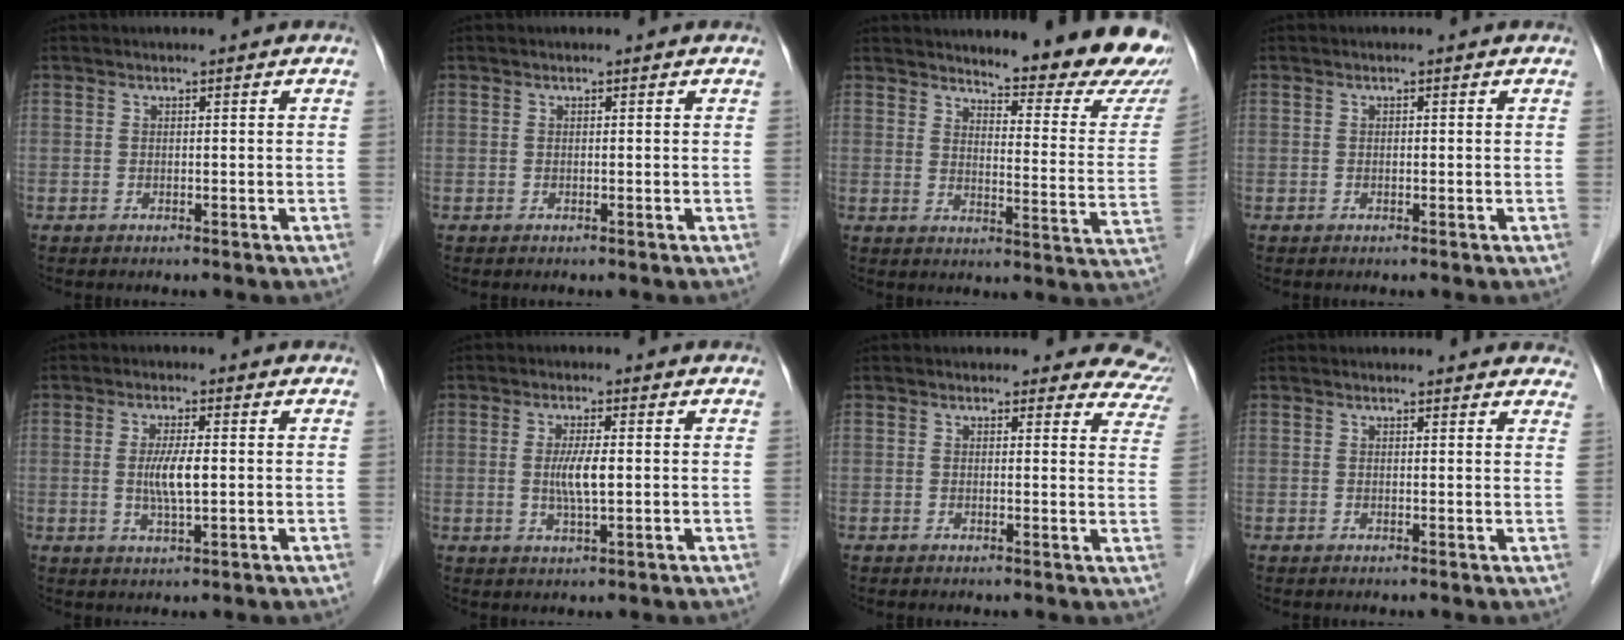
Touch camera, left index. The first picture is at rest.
{"total": 0.0}
{"total": 15.7, "force": [14.5, 1.3, 6.0], "torque": [-0.070, -0.090, 0.161]}
{"total": 0.0}
{"total": 4.7, "force": [0.1, 0.7, 4.6], "torque": [-0.093, -0.004, 0.001]}
{"total": 4.3, "force": [0.1, 0.6, 4.2], "torque": [-0.085, -0.005, 0.001]}
{"total": 8.0, "force": [7.3, 3.3, 0.0], "torque": [0.056, -0.023, 0.031]}
{"total": 7.3, "force": [6.9, 2.0, 1.6], "torque": [0.008, 0.000, 0.051]}